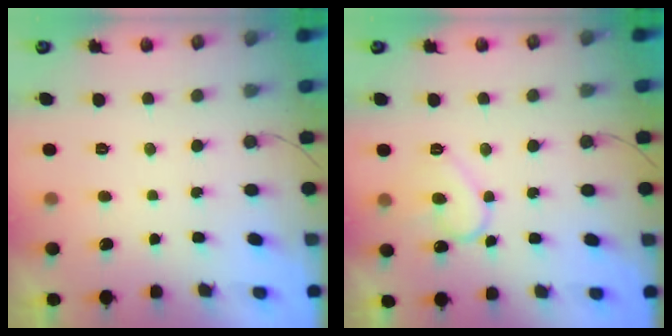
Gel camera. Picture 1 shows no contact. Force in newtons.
{"total": 10.4, "press": 10.4, "slide": 0.8}